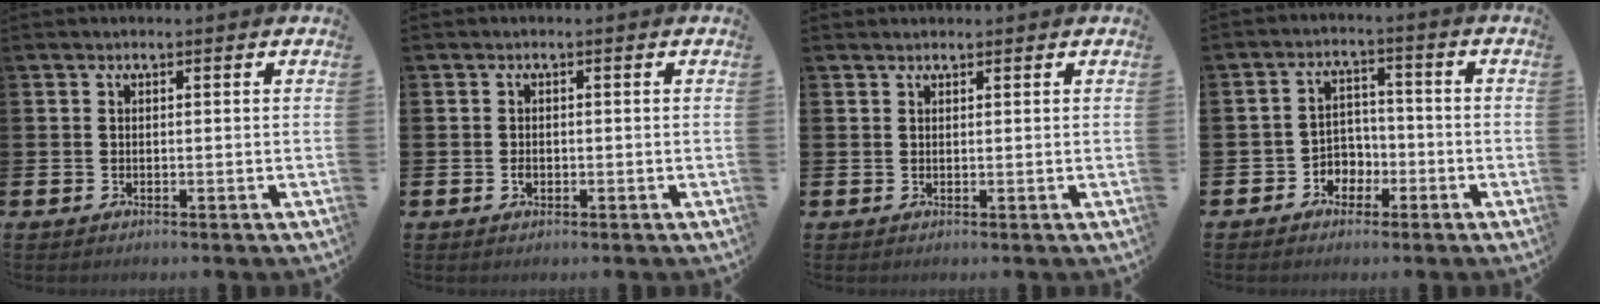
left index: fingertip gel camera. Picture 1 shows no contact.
{"total": 1.0, "force": [-0.4, 0.7, 0.5], "torque": [-0.007, 0.002, -0.010]}
{"total": 0.7, "force": [0.7, 0.2, 0.0], "torque": [0.012, -0.004, 0.010]}
{"total": 3.5, "force": [-1.9, 2.9, 0.5], "torque": [-0.025, 0.002, -0.045]}